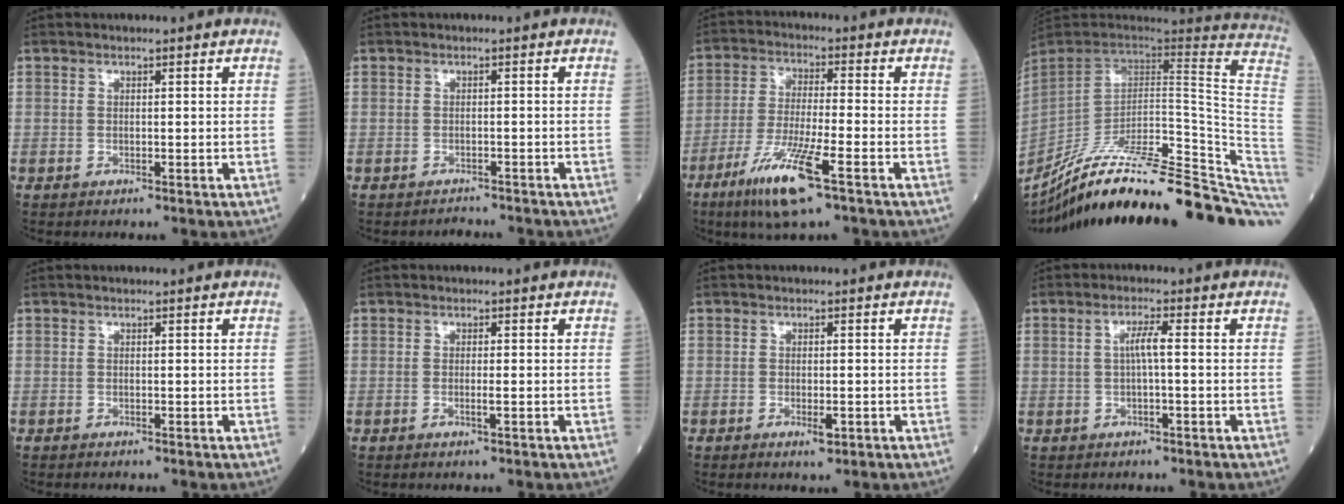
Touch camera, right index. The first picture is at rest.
{"total": 1.7, "force": [-1.7, 0.3, -0.3], "torque": [0.006, -0.004, -0.024]}
{"total": 9.5, "force": [-5.3, 0.5, 7.8], "torque": [-0.155, -0.023, -0.099]}
{"total": 39.4, "force": [-32.6, 2.6, 22.0], "torque": [-0.213, -0.054, -0.453]}
{"total": 0.0}
{"total": 1.1, "force": [-0.4, -0.1, 1.0], "torque": [-0.017, -0.002, -0.007]}
{"total": 1.7, "force": [-0.8, 0.5, 1.5], "torque": [-0.020, -0.002, -0.011]}
{"total": 2.6, "force": [0.0, 0.1, 2.6], "torque": [-0.047, 0.004, 0.000]}